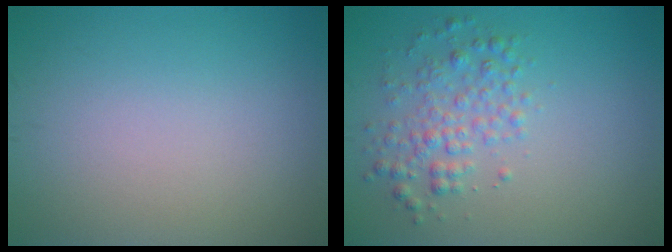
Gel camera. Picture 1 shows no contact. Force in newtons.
{"total": 2.9, "press": 2.9, "slide": 0.0}